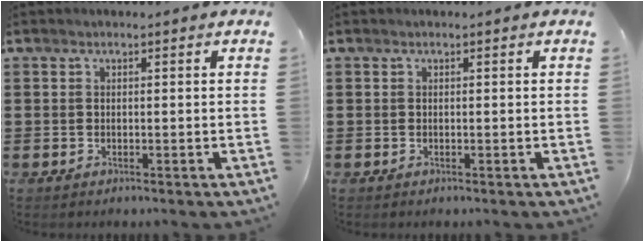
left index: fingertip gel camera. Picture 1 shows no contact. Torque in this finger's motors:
{"motor_torque": [0.00, 0.00, 0.00, -0.01]}